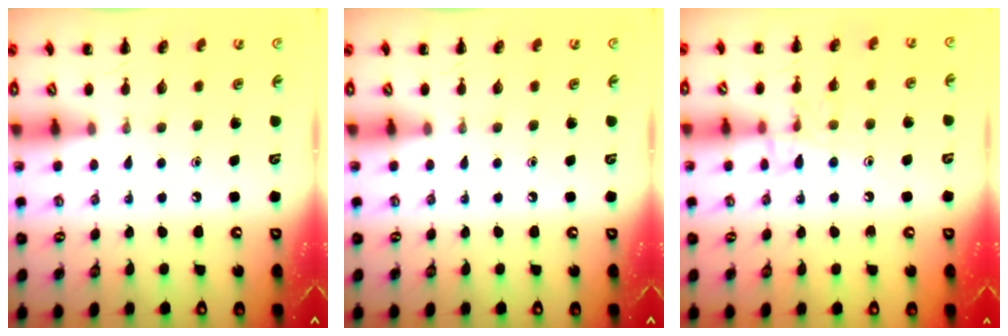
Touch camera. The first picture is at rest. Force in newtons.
{"total": 0.0}
{"total": 9.6, "press": 9.6, "slide": 0.6}